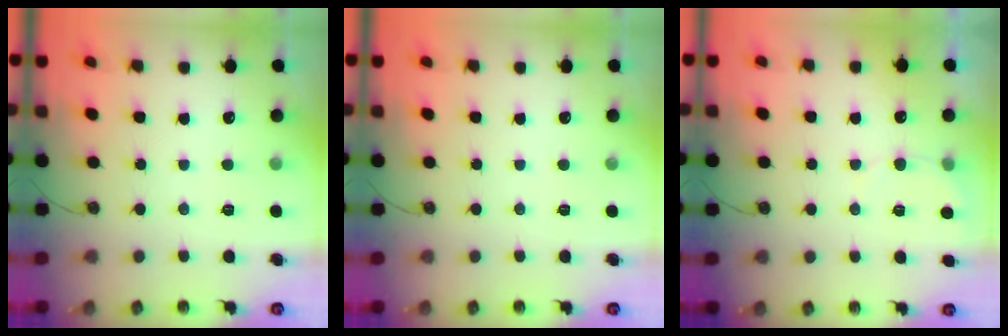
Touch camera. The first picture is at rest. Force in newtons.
{"total": 0.0}
{"total": 4.9, "press": 4.8, "slide": 1.3}